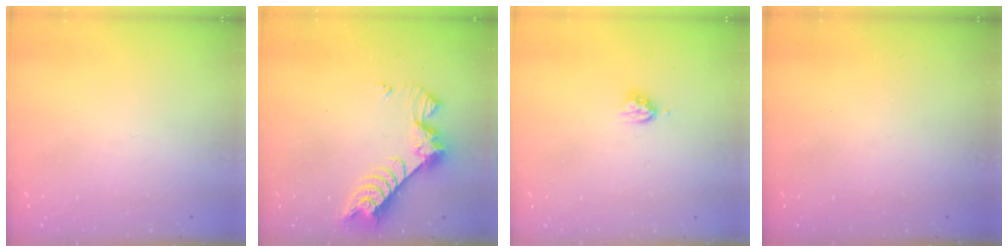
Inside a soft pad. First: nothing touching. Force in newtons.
{"total": 7.6, "press": 7.5, "slide": 0.7}
{"total": 4.6, "press": 4.6, "slide": 0.4}
{"total": 0.0}